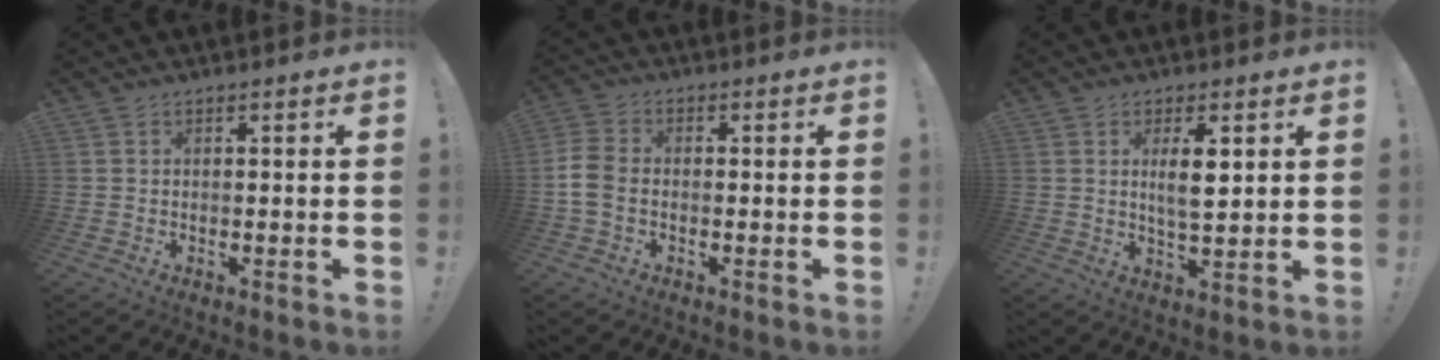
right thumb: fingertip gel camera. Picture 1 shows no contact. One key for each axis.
{"total": 7.3, "fx": -1.5, "fy": 5.2, "fz": 4.9, "tx": -0.114, "ty": 0.008, "tz": -0.024}
{"total": 6.8, "fx": 2.1, "fy": 2.0, "fz": 6.2, "tx": -0.112, "ty": -0.010, "tz": 0.030}